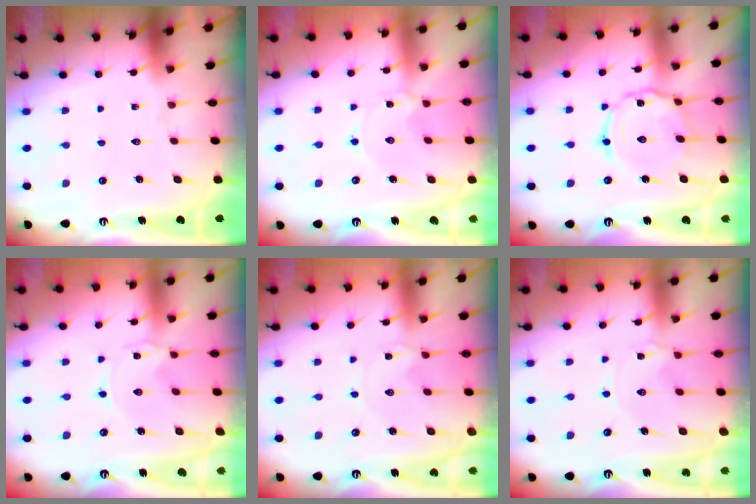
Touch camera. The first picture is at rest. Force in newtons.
{"total": 0.0}
{"total": 8.0, "press": 8.0, "slide": 0.5}
{"total": 0.0}
{"total": 0.0}
{"total": 1.2, "press": 1.2, "slide": 0.3}